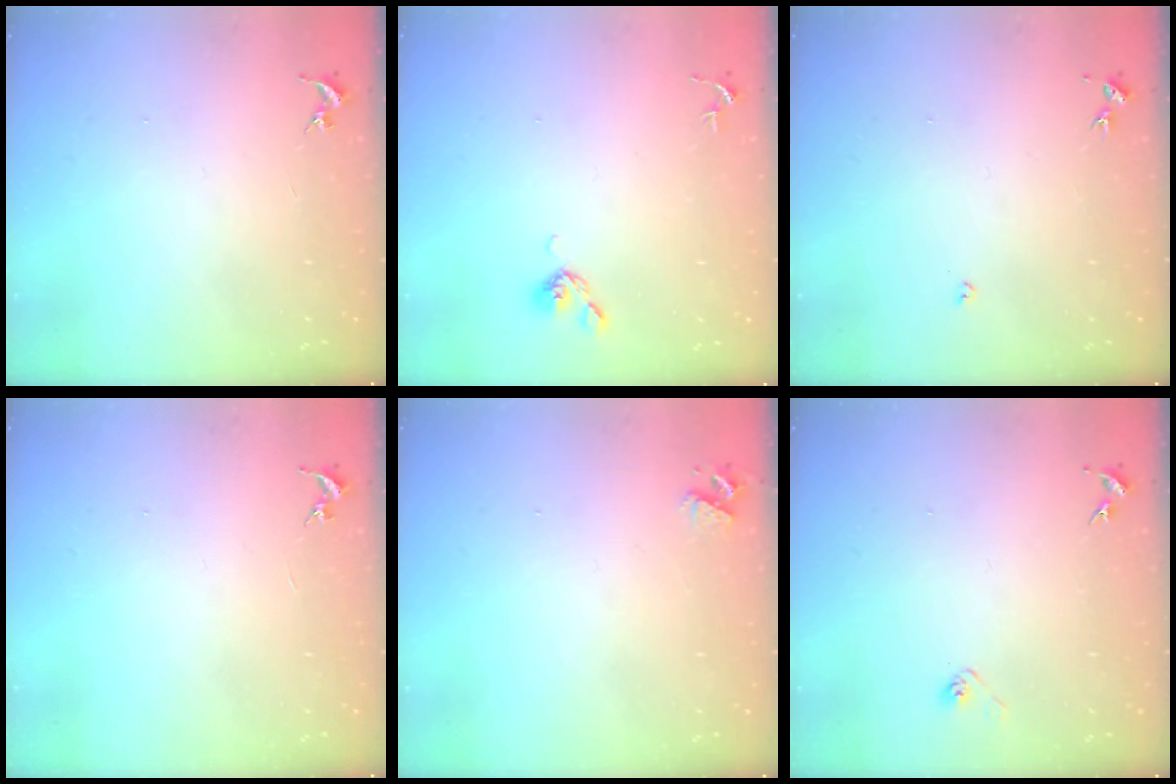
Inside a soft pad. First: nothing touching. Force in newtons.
{"total": 5.2, "press": 5.1, "slide": 0.9}
{"total": 2.7, "press": 2.7, "slide": 0.5}
{"total": 0.0}
{"total": 3.3, "press": 3.3, "slide": 0.5}
{"total": 2.8, "press": 2.6, "slide": 1.1}